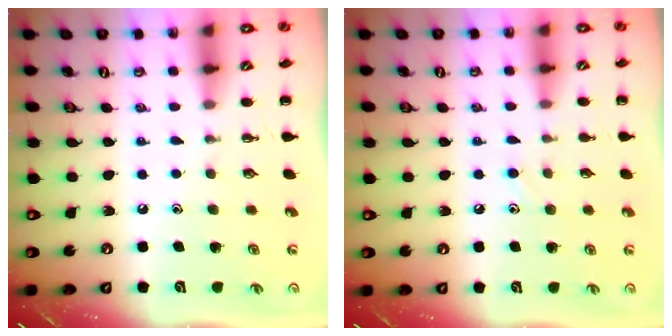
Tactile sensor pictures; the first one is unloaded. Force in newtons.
{"total": 7.0, "press": 6.6, "slide": 2.3}